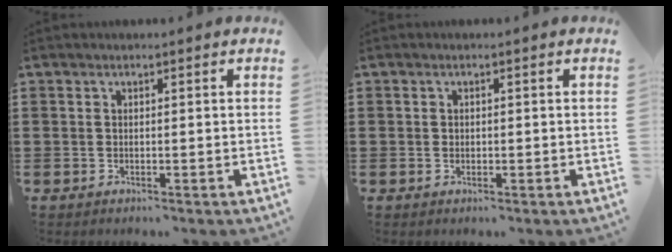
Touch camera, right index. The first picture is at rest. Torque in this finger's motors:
{"motor_torque": [0.17, 0.62, -0.01, 0.00]}